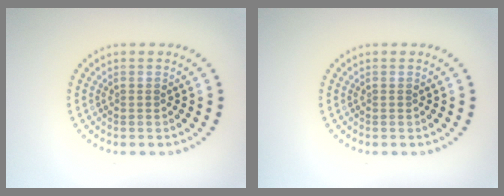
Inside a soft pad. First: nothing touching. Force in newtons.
{"total": 0.0}